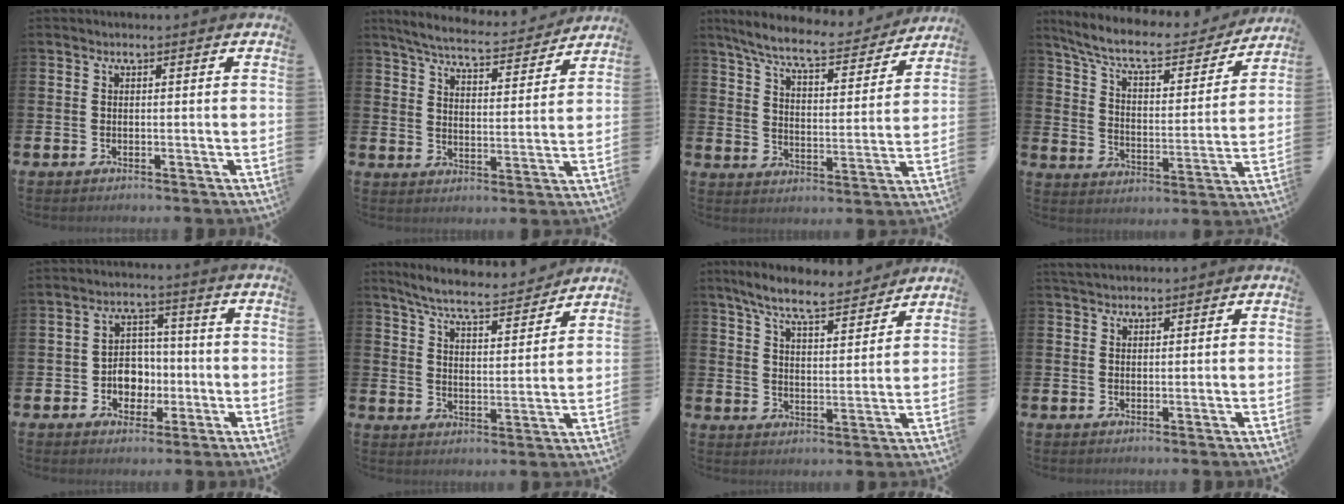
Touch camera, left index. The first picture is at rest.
{"total": 6.2, "force": [5.9, 0.7, 1.7], "torque": [-0.050, -0.041, 0.099]}
{"total": 8.2, "force": [7.5, 0.9, 3.4], "torque": [-0.102, -0.043, 0.128]}
{"total": 9.1, "force": [8.0, 2.1, 3.8], "torque": [-0.106, -0.050, 0.134]}
{"total": 6.4, "force": [-1.2, 4.9, 3.8], "torque": [-0.057, 0.009, -0.027]}
{"total": 7.2, "force": [6.8, 0.7, 2.5], "torque": [-0.076, -0.042, 0.118]}
{"total": 7.8, "force": [7.1, 1.1, 3.0], "torque": [-0.080, -0.037, 0.125]}
{"total": 2.1, "force": [2.0, 0.6, 0.3], "torque": [-0.002, -0.003, 0.036]}